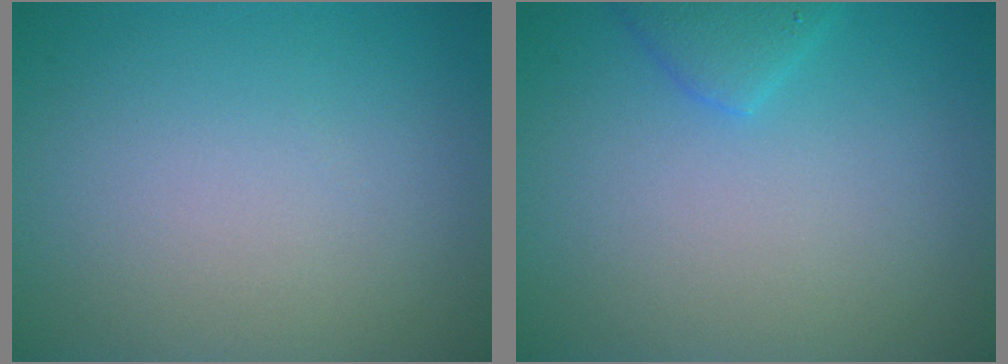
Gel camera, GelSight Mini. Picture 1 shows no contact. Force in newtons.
{"total": 1.9, "press": 1.9, "slide": 0.1}